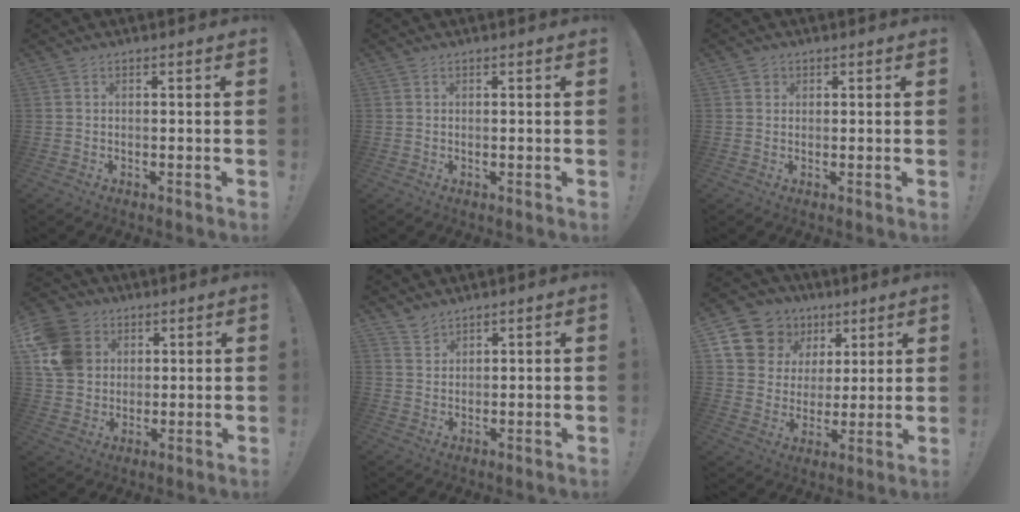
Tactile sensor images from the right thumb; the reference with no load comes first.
{"total": 0.7, "force": [0.3, 0.6, 0.0], "torque": [0.004, 0.000, 0.005]}
{"total": 1.6, "force": [0.8, 1.4, 0.3], "torque": [-0.003, -0.001, 0.014]}
{"total": 13.8, "force": [3.9, 11.8, 6.1], "torque": [-0.113, -0.011, 0.083]}
{"total": 3.2, "force": [3.0, 1.0, 0.5], "torque": [-0.005, -0.024, 0.056]}
{"total": 13.9, "force": [7.2, 11.1, 4.2], "torque": [-0.075, -0.038, 0.155]}